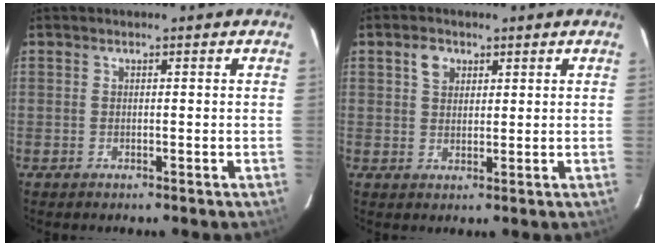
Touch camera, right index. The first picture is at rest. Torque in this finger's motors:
{"motor_torque": [0.02, 0.00, 0.02, 0.03]}